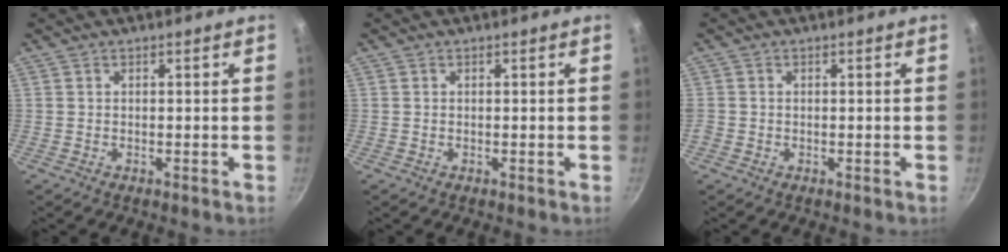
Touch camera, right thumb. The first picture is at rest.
{"total": 0.0}
{"total": 1.3, "force": [-0.4, 1.1, 0.4], "torque": [-0.007, 0.001, -0.009]}